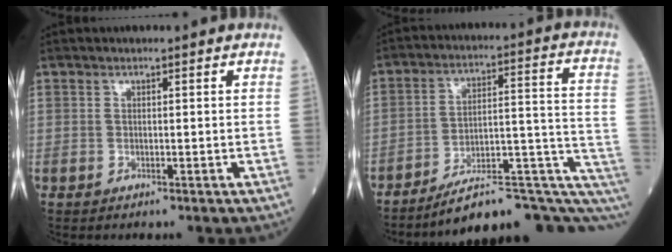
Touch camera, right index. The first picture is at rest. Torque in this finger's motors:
{"motor_torque": [0.57, -1.57, 0.45, 0.08]}